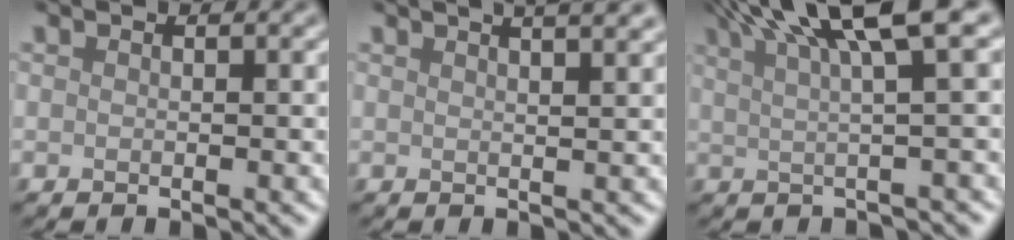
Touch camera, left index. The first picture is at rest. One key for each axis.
{"total": 7.1, "fx": 4.5, "fy": 3.1, "fz": 4.6, "tx": -0.017, "ty": 0.052, "tz": 0.023}
{"total": 7.8, "fx": 4.1, "fy": 1.5, "fz": 6.4, "tx": -0.076, "ty": 0.026, "tz": 0.066}